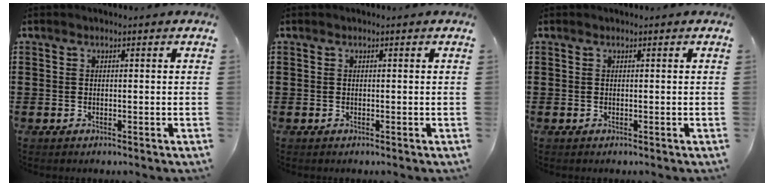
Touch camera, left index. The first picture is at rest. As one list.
[{"total": 0.0}, {"total": 0.0}]